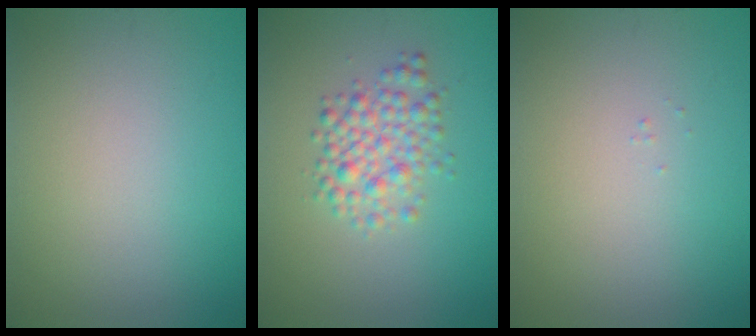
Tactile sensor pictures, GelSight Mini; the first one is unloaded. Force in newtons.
{"total": 3.3, "press": 3.2, "slide": 0.1}
{"total": 0.0}